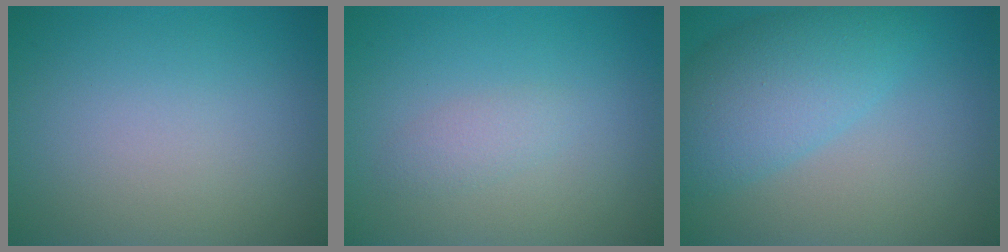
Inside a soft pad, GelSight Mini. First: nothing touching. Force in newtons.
{"total": 1.2, "press": 1.2, "slide": 0.0}
{"total": 6.0, "press": 6.0, "slide": 0.3}